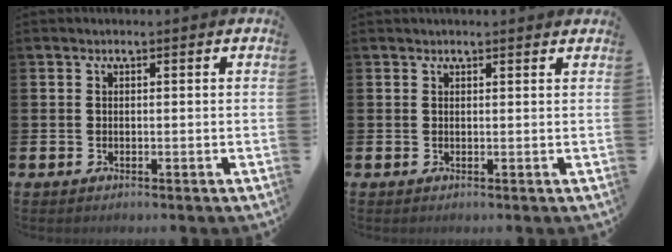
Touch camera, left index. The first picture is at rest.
{"total": 0.8, "force": [0.7, 0.0, 0.2], "torque": [0.004, -0.003, 0.012]}